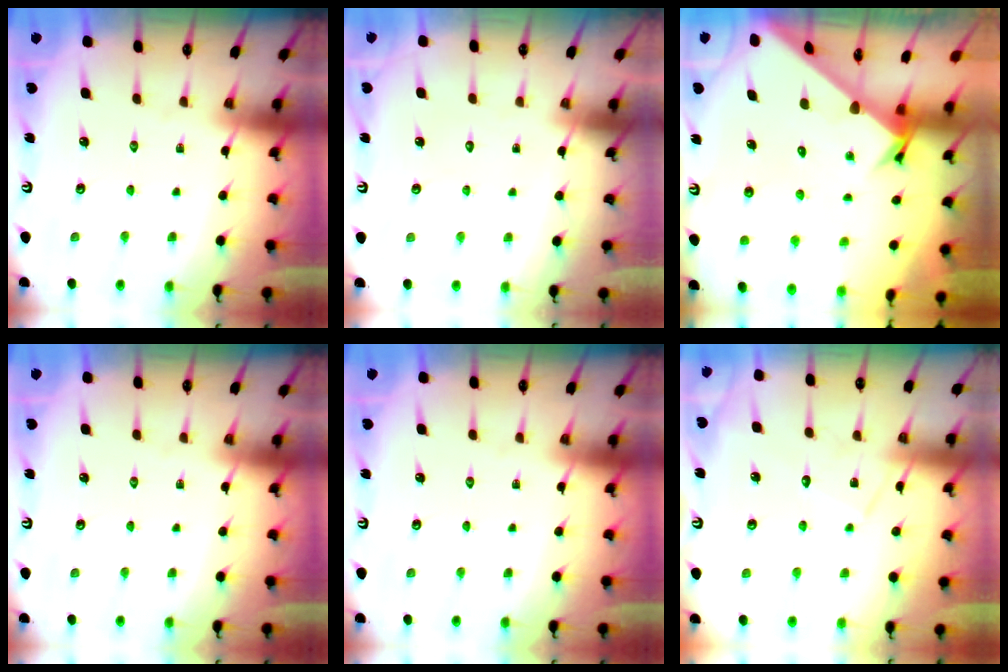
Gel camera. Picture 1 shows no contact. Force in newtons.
{"total": 1.6, "press": 1.6, "slide": 0.1}
{"total": 2.6, "press": 2.6, "slide": 0.3}
{"total": 0.0}
{"total": 0.0}
{"total": 7.9, "press": 7.8, "slide": 0.7}